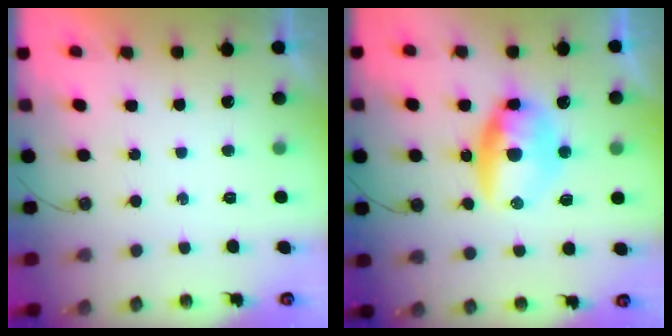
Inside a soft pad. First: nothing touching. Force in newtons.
{"total": 19.1, "press": 13.3, "slide": 13.8}